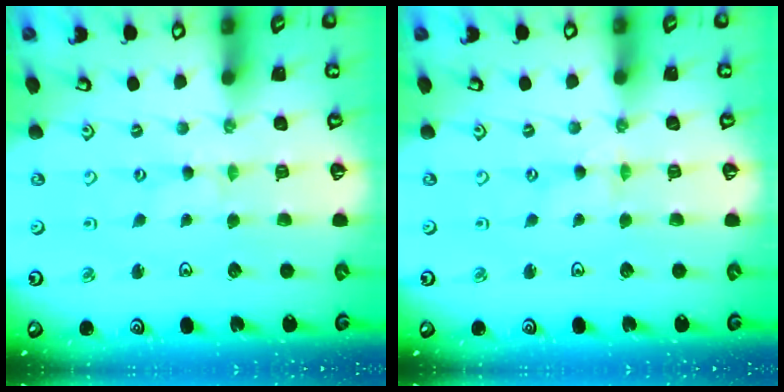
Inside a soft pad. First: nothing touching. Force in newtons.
{"total": 0.0}